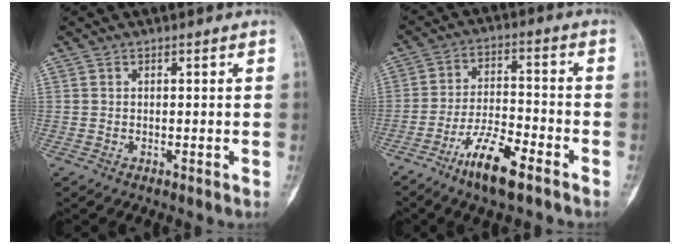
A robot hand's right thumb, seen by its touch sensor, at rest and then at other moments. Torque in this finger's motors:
{"motor_torque": [0.20, 0.40, 0.07, -0.17, 0.06]}